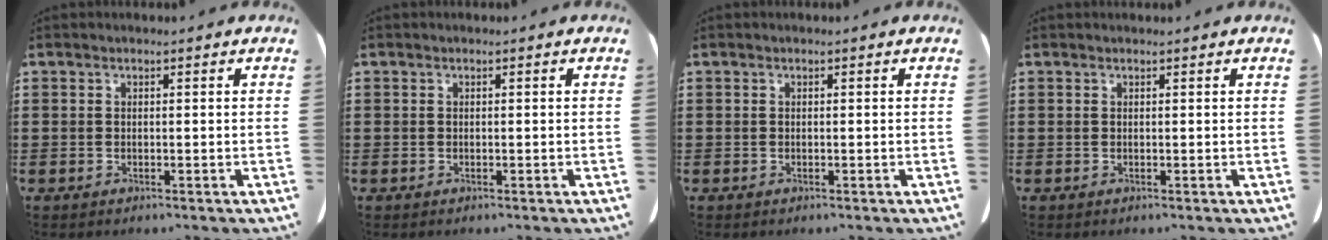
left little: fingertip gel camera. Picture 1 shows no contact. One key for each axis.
{"total": 0.0}
{"total": 0.0}
{"total": 0.0}